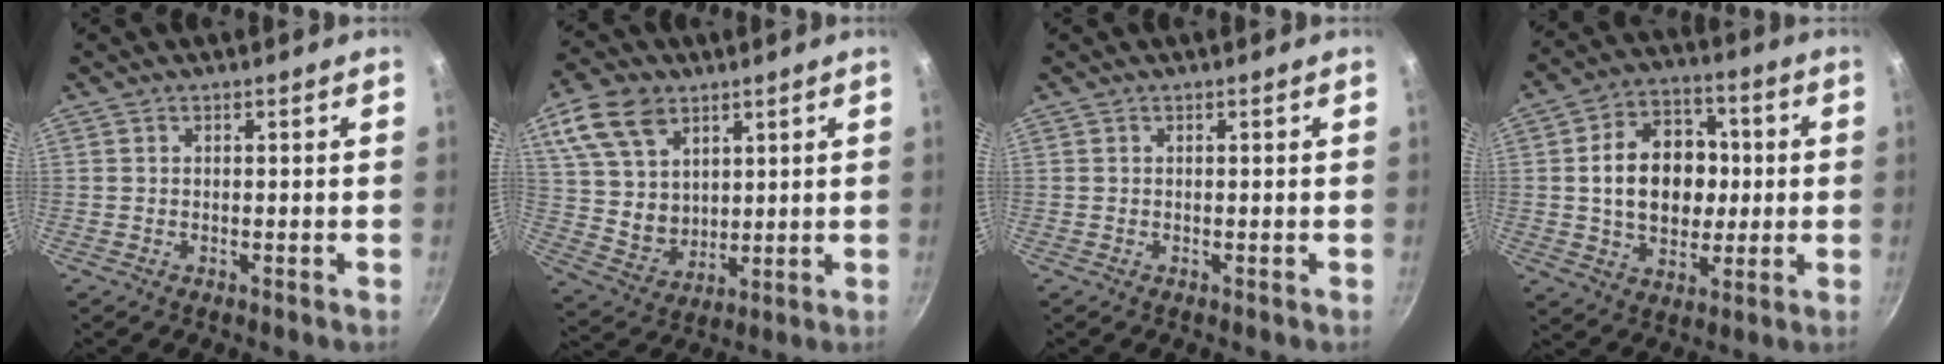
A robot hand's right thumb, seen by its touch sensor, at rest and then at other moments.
{"total": 14.6, "force": [6.9, 10.5, 7.5], "torque": [-0.116, -0.021, 0.143]}
{"total": 0.0}
{"total": 16.0, "force": [0.8, 12.1, 10.5], "torque": [-0.130, 0.022, 0.011]}